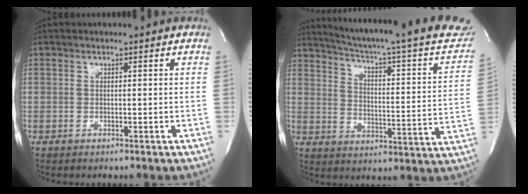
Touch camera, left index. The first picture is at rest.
{"total": 28.4, "force": [24.6, 2.9, 13.9], "torque": [-0.202, -0.060, 0.304]}